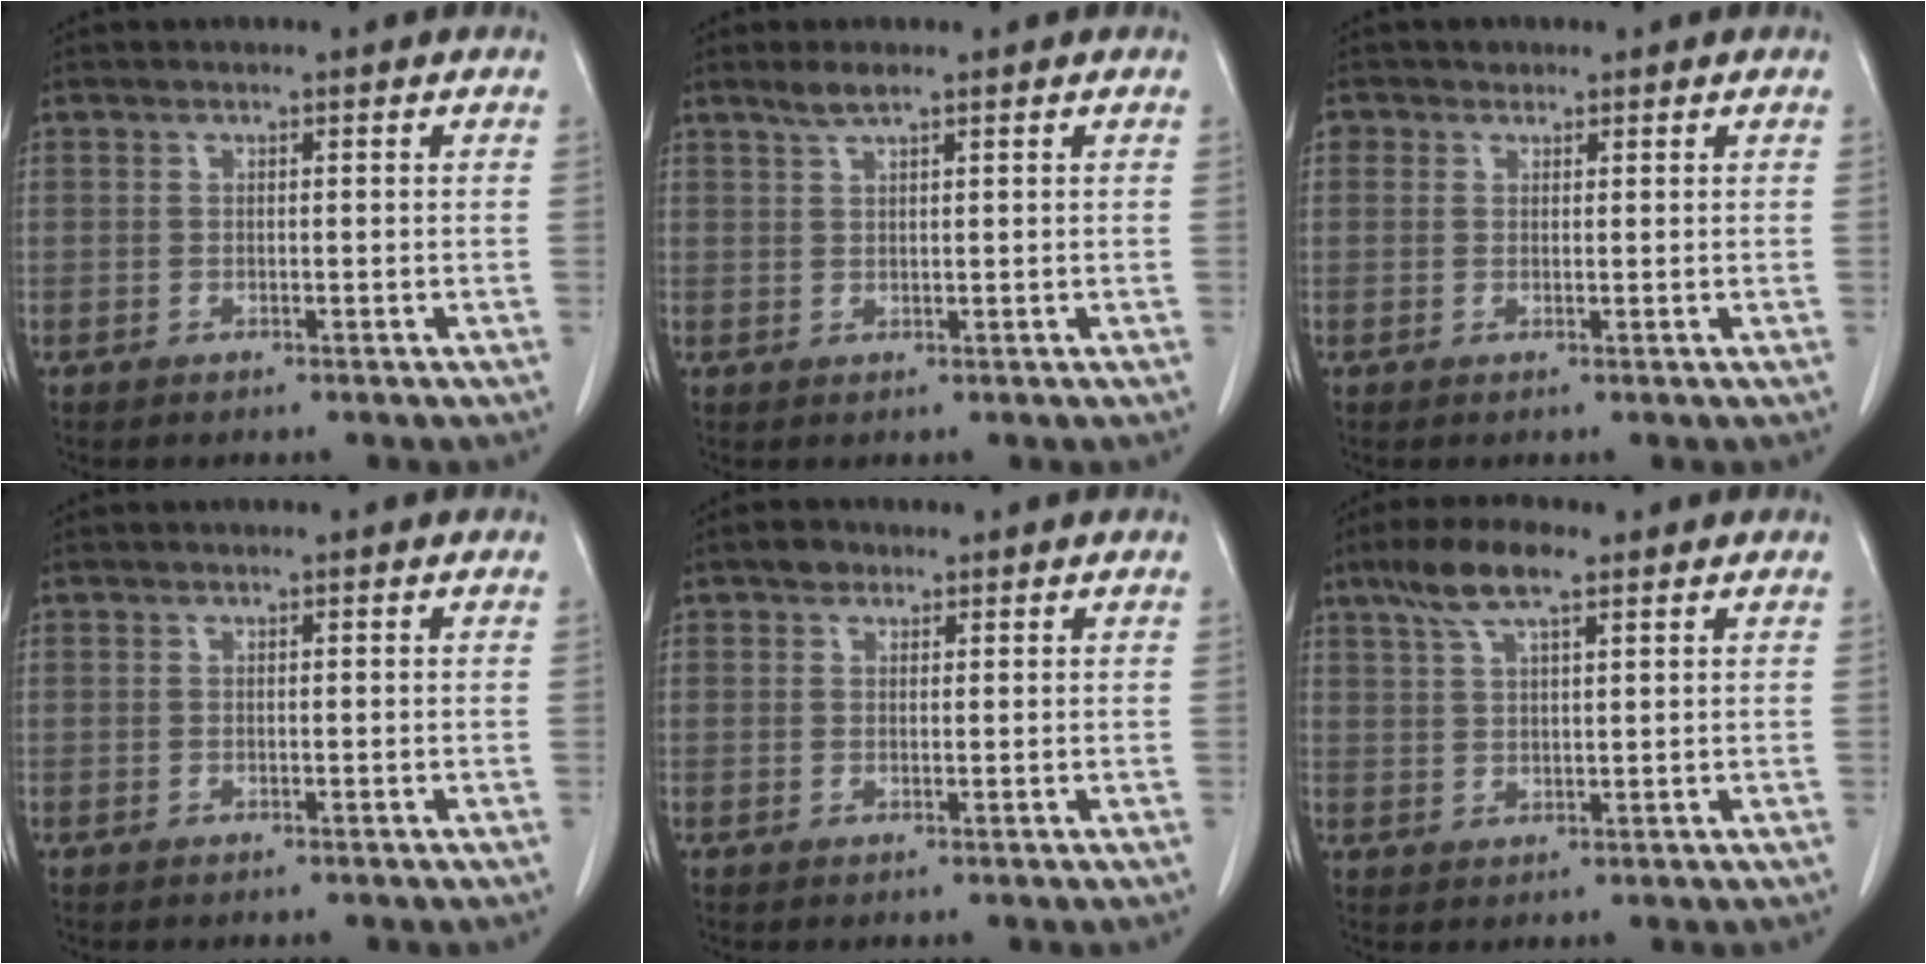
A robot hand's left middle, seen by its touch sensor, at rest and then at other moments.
{"total": 2.1, "force": [1.7, 0.1, 1.3], "torque": [-0.032, 0.003, 0.036]}
{"total": 1.6, "force": [0.9, 1.4, 0.2], "torque": [0.002, 0.003, 0.011]}
{"total": 0.0}
{"total": 1.8, "force": [1.2, 1.2, 0.6], "torque": [-0.011, 0.005, 0.017]}
{"total": 7.0, "force": [4.5, 1.5, 5.1], "torque": [-0.109, 0.016, 0.085]}